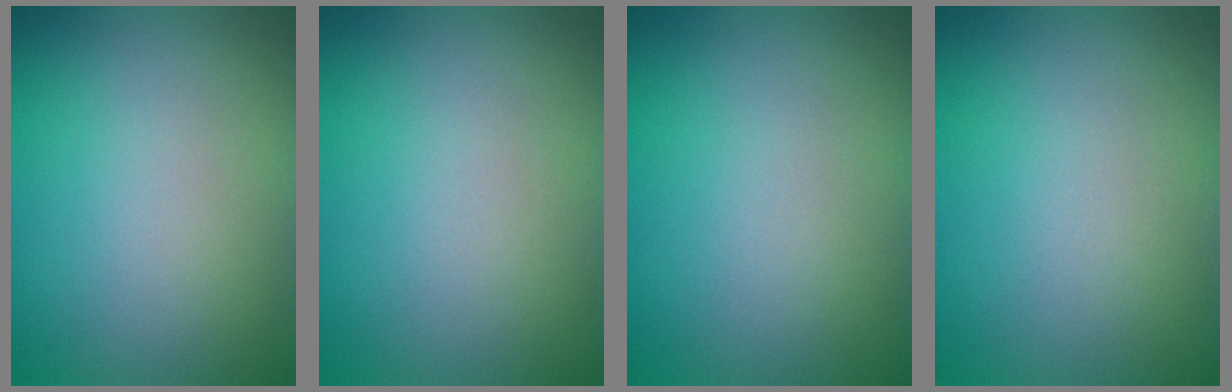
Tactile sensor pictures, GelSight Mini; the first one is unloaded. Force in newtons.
{"total": 0.0}
{"total": 0.0}
{"total": 0.0}